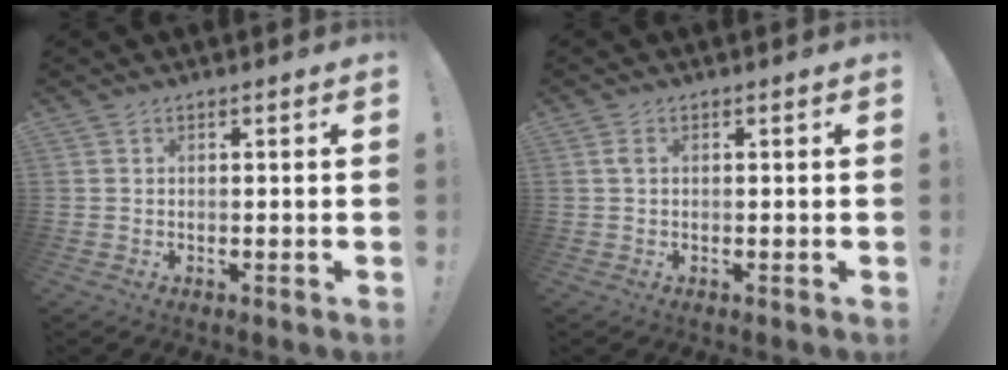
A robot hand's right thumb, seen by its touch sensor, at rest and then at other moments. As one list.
[{"total": 0.9, "force": [0.2, 0.4, 0.8], "torque": [-0.013, 0.001, 0.002]}]